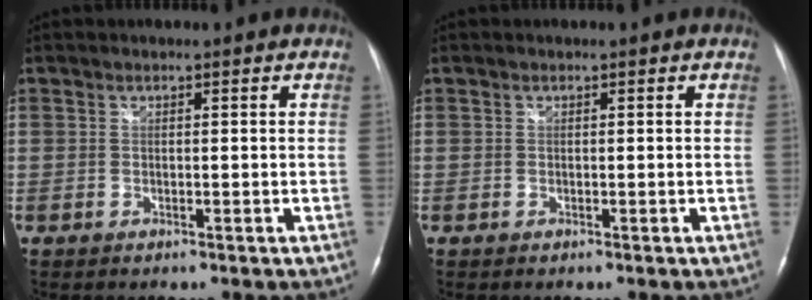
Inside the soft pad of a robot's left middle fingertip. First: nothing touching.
{"total": 0.0}